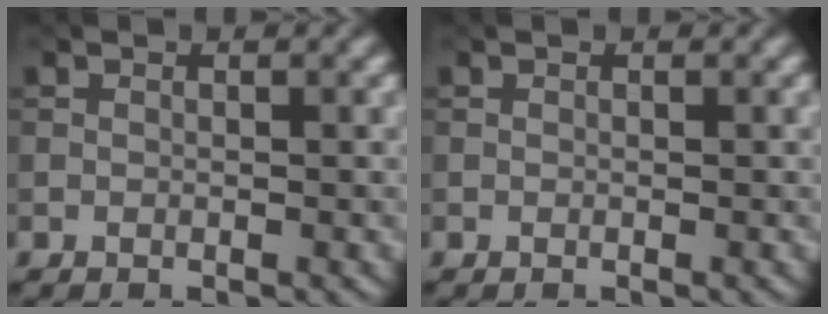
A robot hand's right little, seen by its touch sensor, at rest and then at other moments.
{"total": 0.0}